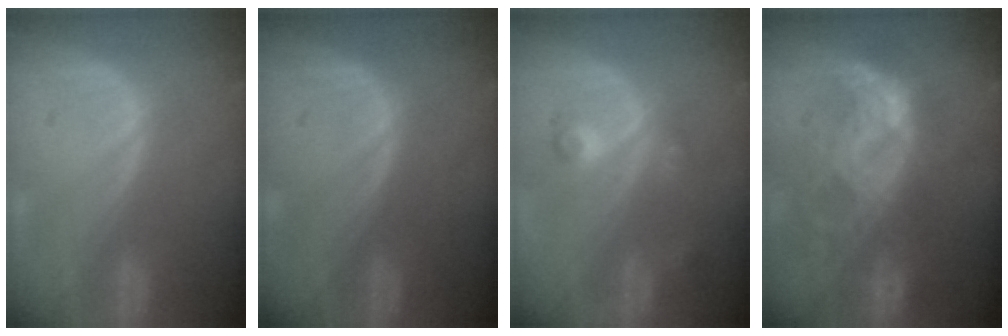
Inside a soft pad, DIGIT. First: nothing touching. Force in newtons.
{"total": 0.0}
{"total": 3.8, "press": 3.4, "slide": 1.6}
{"total": 8.8, "press": 8.5, "slide": 2.0}